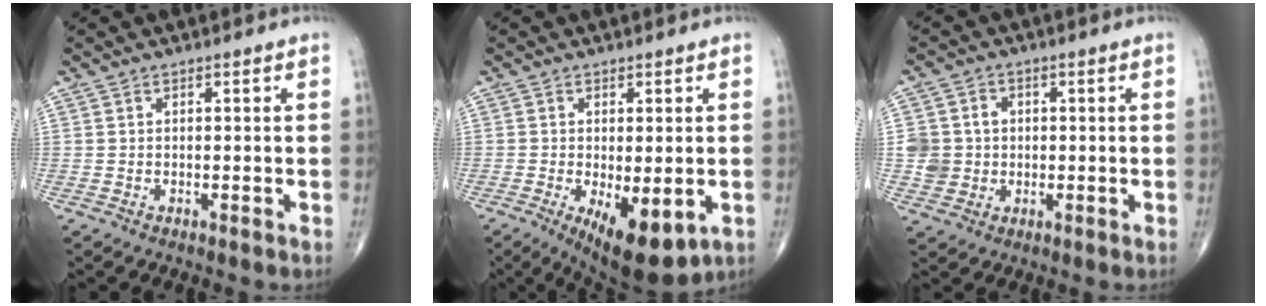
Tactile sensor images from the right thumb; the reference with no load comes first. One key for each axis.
{"total": 11.2, "fx": -3.8, "fy": 4.6, "fz": 9.5, "tx": -0.136, "ty": -0.017, "tz": -0.046}
{"total": 6.5, "fx": 0.0, "fy": 6.1, "fz": 2.1, "tx": -0.016, "ty": 0.006, "tz": 0.003}